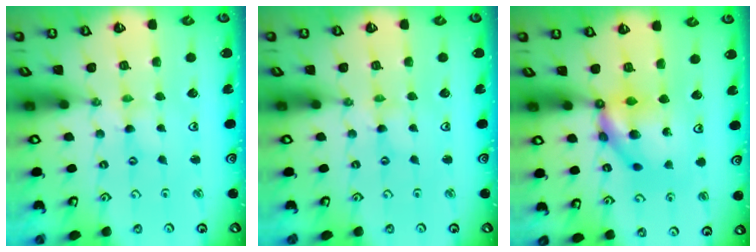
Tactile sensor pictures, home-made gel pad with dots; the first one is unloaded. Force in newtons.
{"total": 0.0}
{"total": 10.3, "press": 10.3, "slide": 0.5}